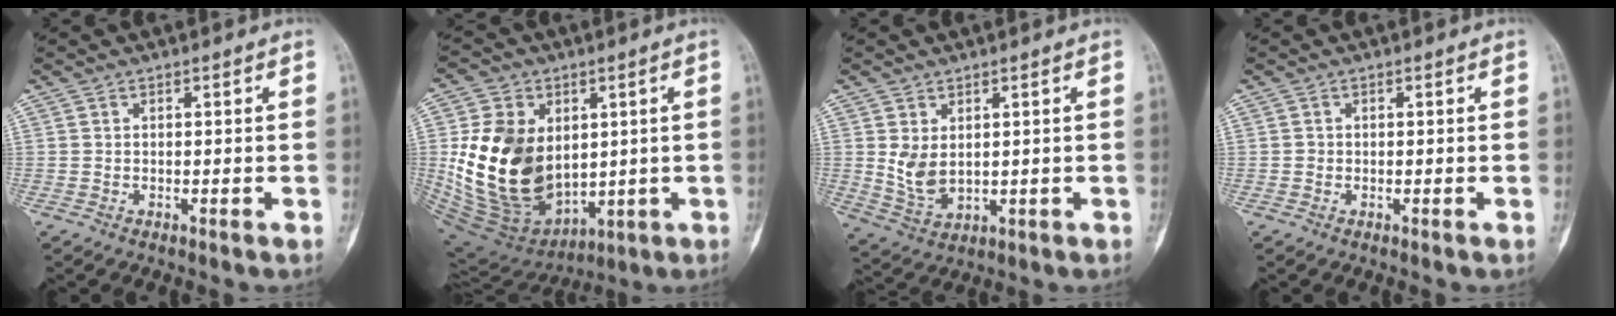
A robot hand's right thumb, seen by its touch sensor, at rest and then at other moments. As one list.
[{"total": 21.4, "force": [1.4, 15.1, 15.1], "torque": [-0.251, -0.017, 0.057]}, {"total": 6.1, "force": [0.9, 4.2, 4.4], "torque": [-0.070, -0.011, 0.036]}, {"total": 0.7, "force": [-0.2, 0.6, 0.1], "torque": [0.004, 0.003, -0.005]}]